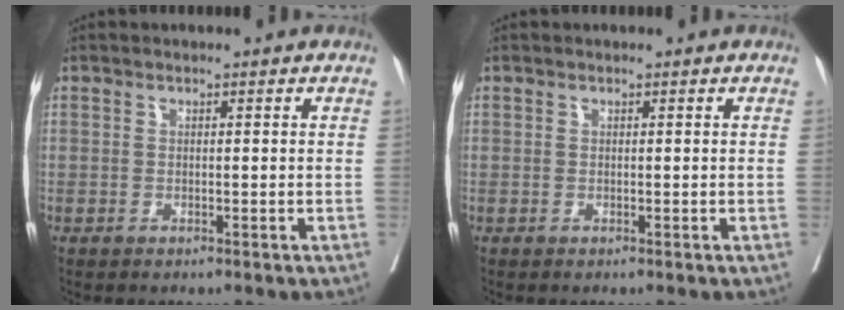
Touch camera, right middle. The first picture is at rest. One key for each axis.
{"total": 0.0}